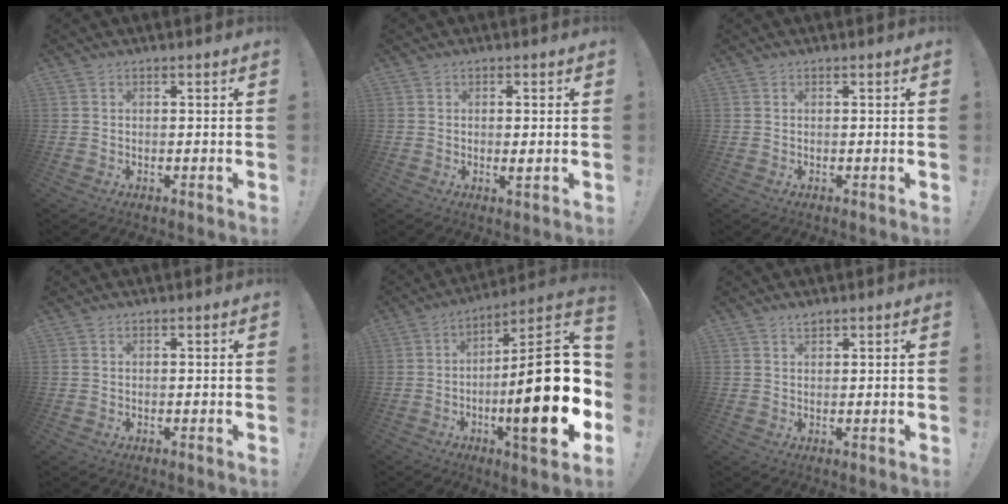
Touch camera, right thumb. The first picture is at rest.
{"total": 1.8, "force": [-0.1, 0.2, 1.8], "torque": [-0.026, -0.004, -0.002]}
{"total": 0.0}
{"total": 0.0}
{"total": 26.5, "force": [-4.2, 5.9, 25.5], "torque": [-0.398, 0.016, -0.064]}
{"total": 1.3, "force": [1.1, 0.2, 0.6], "torque": [-0.005, -0.005, 0.020]}